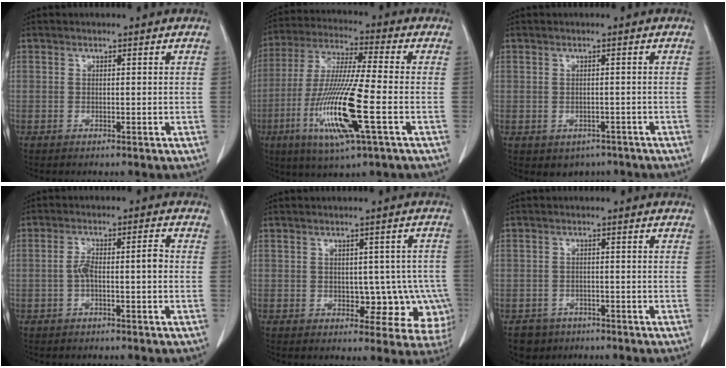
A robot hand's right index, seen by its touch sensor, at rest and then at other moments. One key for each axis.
{"total": 15.8, "fx": -4.9, "fy": 0.5, "fz": 15.0, "tx": -0.309, "ty": -0.021, "tz": -0.091}
{"total": 3.3, "fx": -2.2, "fy": 2.4, "fz": 0.8, "tx": -0.003, "ty": 0.005, "tz": -0.024}
{"total": 4.3, "fx": -0.8, "fy": 1.0, "fz": 4.1, "tx": -0.074, "ty": 0.019, "tz": -0.012}
{"total": 8.7, "fx": -2.1, "fy": 5.8, "fz": 6.1, "tx": -0.042, "ty": 0.021, "tz": -0.017}
{"total": 3.7, "fx": -2.5, "fy": 2.8, "fz": -0.1, "tx": 0.001, "ty": 0.008, "tz": -0.040}